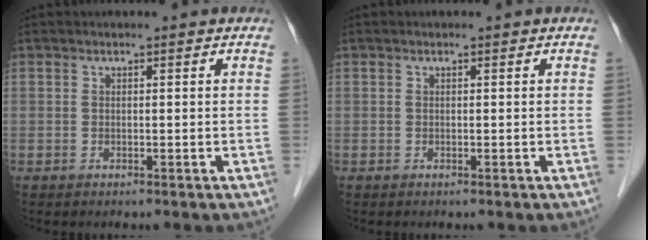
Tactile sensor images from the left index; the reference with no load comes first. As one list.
[{"total": 0.0}]